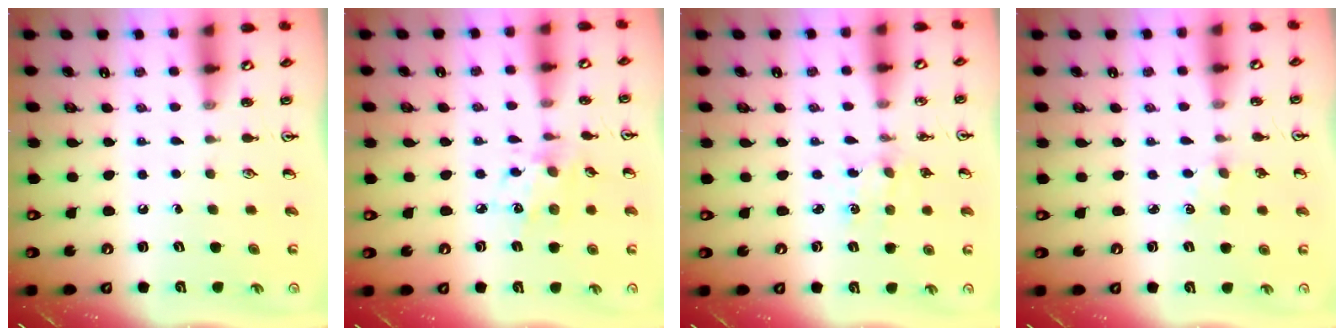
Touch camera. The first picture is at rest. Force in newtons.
{"total": 7.8, "press": 7.8, "slide": 0.6}
{"total": 2.8, "press": 2.8, "slide": 0.4}
{"total": 1.7, "press": 1.6, "slide": 0.3}